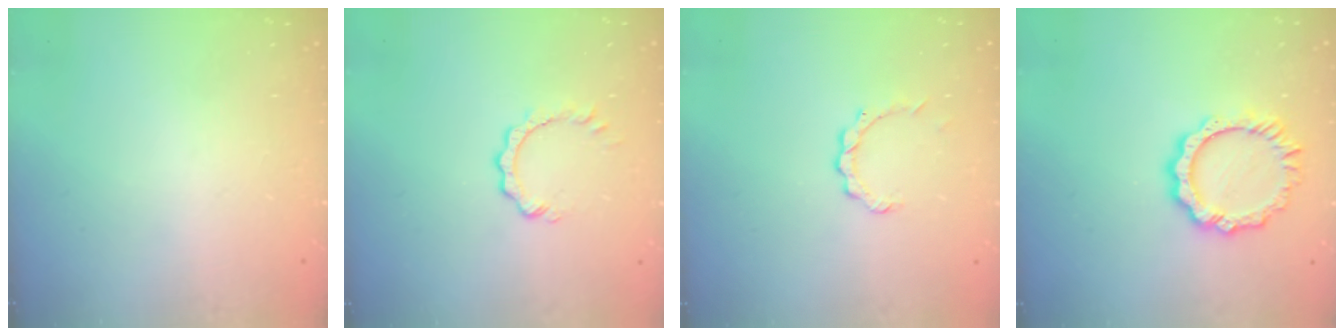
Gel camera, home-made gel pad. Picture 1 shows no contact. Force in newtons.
{"total": 2.8, "press": 2.8, "slide": 0.3}
{"total": 3.8, "press": 3.8, "slide": 0.3}
{"total": 9.4, "press": 9.3, "slide": 0.9}